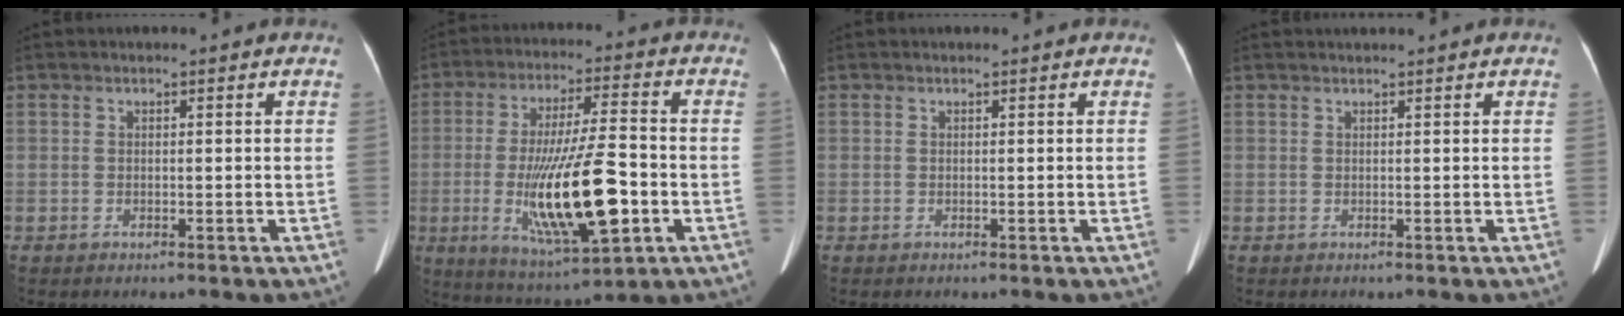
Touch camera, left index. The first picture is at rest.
{"total": 16.9, "force": [-4.1, 2.8, 16.1], "torque": [-0.299, -0.018, -0.058]}
{"total": 0.0}
{"total": 0.9, "force": [0.8, -0.2, 0.3], "torque": [-0.007, 0.011, 0.021]}